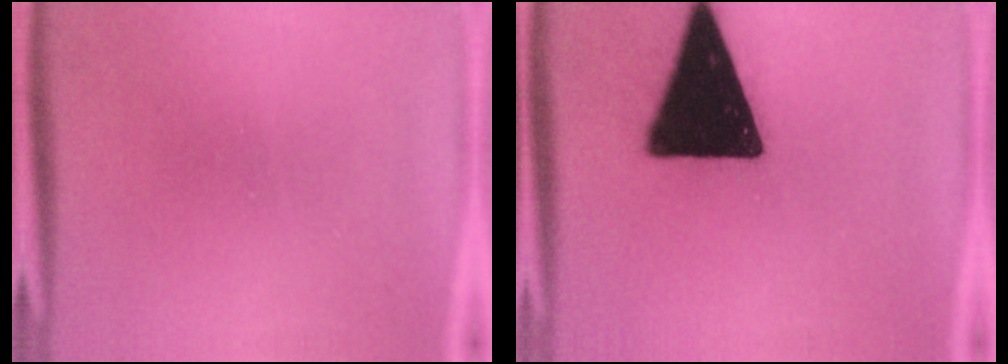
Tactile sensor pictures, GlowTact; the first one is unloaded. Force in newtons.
{"total": 22.2}